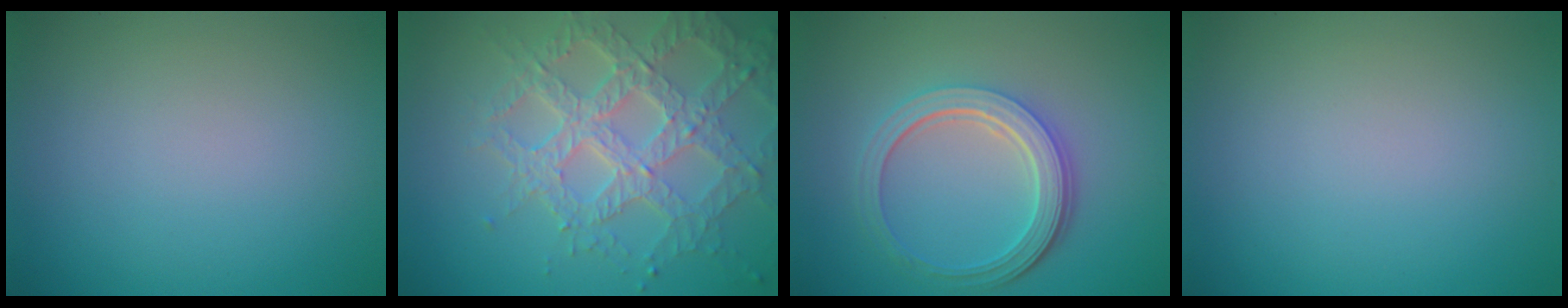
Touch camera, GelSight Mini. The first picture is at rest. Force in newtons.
{"total": 7.0, "press": 5.2, "slide": 4.6}
{"total": 5.2, "press": 3.8, "slide": 3.5}
{"total": 0.0}